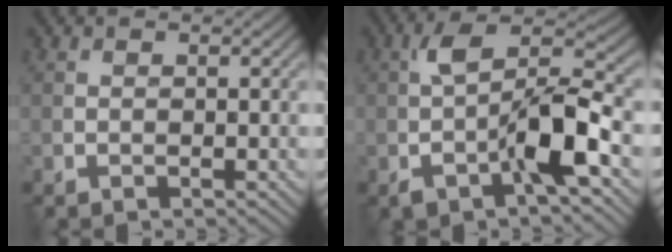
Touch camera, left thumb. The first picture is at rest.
{"total": 9.2, "force": [-2.6, 3.6, 8.1], "torque": [-0.152, 0.015, -0.053]}